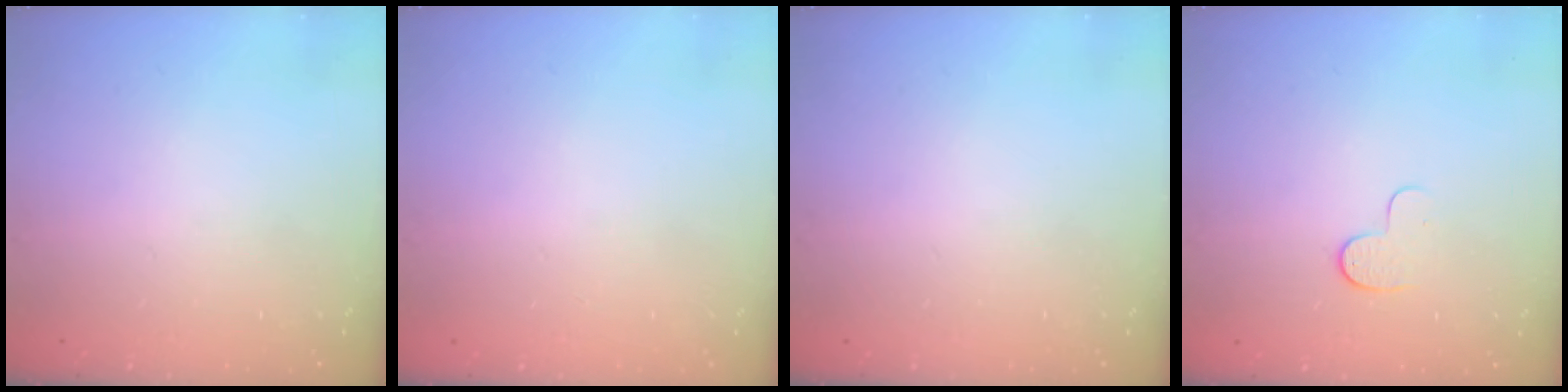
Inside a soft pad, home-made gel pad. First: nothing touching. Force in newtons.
{"total": 0.6, "press": 0.6, "slide": 0.2}
{"total": 0.0}
{"total": 5.2, "press": 5.2, "slide": 0.5}